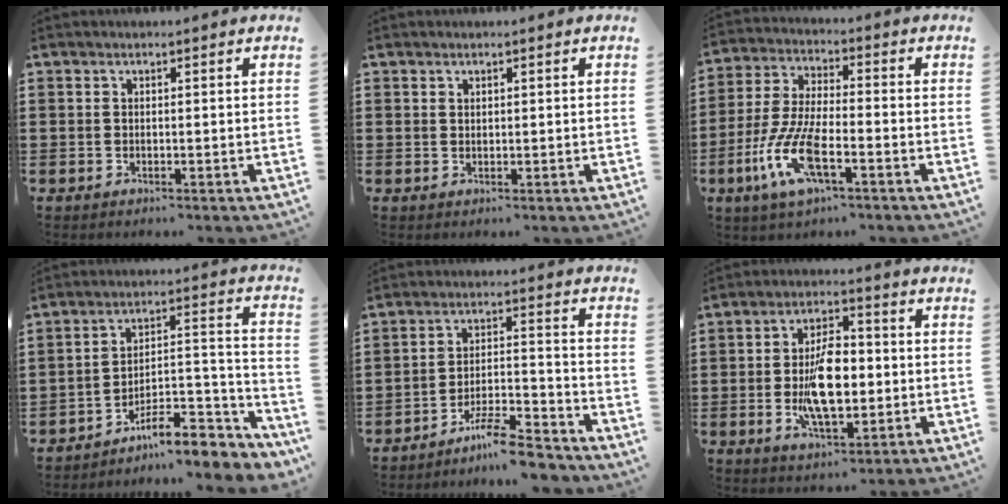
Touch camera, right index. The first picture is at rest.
{"total": 0.8, "force": [0.6, 0.5, 0.2], "torque": [-0.005, 0.002, 0.012]}
{"total": 10.3, "force": [-4.5, 3.2, 8.6], "torque": [-0.214, -0.015, -0.090]}
{"total": 9.3, "force": [-7.6, 2.8, 4.6], "torque": [-0.058, 0.029, -0.138]}
{"total": 7.7, "force": [-6.7, 0.7, 3.6], "torque": [-0.061, 0.012, -0.125]}
{"total": 10.3, "force": [-1.1, 5.0, 9.0], "torque": [-0.173, -0.004, -0.026]}